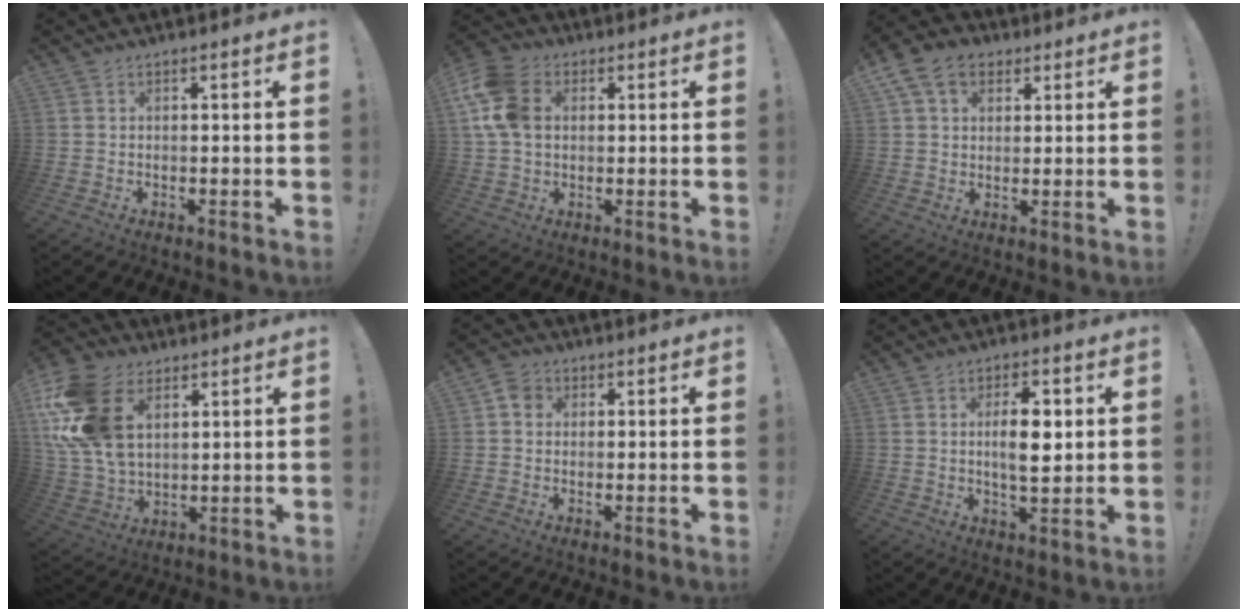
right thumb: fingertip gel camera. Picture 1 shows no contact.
{"total": 13.3, "force": [2.9, 9.8, 8.5], "torque": [-0.179, 0.003, 0.058]}
{"total": 10.3, "force": [4.6, 7.5, 5.3], "torque": [-0.087, -0.004, 0.091]}
{"total": 21.3, "force": [7.0, 14.4, 14.1], "torque": [-0.289, -0.026, 0.134]}
{"total": 4.2, "force": [0.8, 3.6, 1.9], "torque": [-0.026, 0.005, 0.015]}
{"total": 9.0, "force": [1.2, 4.0, 7.9], "torque": [-0.129, -0.002, 0.014]}